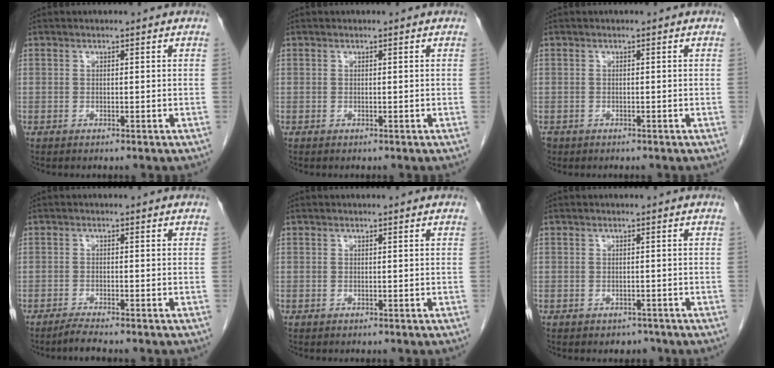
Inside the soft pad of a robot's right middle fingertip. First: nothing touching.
{"total": 0.0}
{"total": 1.2, "force": [-0.8, 0.9, 0.2], "torque": [-0.012, 0.001, -0.012]}
{"total": 2.2, "force": [-1.9, -0.5, 0.8], "torque": [-0.024, -0.007, -0.038]}
{"total": 0.0}
{"total": 1.5, "force": [-1.1, 1.0, 0.1], "torque": [0.000, 0.003, -0.014]}